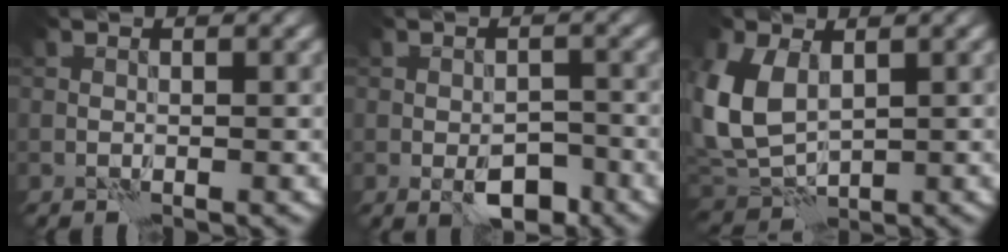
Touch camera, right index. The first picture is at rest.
{"total": 4.0, "force": [-2.0, 1.9, 2.9], "torque": [-0.041, -0.001, -0.031]}
{"total": 6.0, "force": [1.4, 4.0, 4.3], "torque": [-0.111, -0.001, 0.022]}